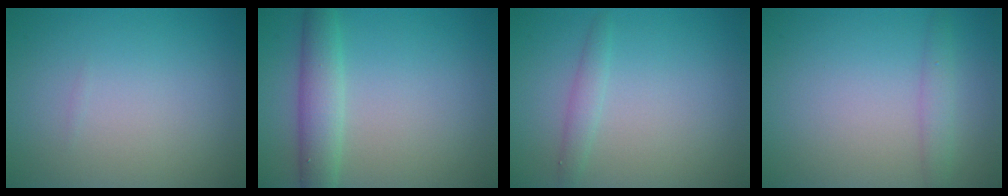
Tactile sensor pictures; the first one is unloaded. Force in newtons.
{"total": 3.6, "press": 3.6, "slide": 0.2}
{"total": 1.4, "press": 1.4, "slide": 0.1}
{"total": 1.7, "press": 1.7, "slide": 0.1}